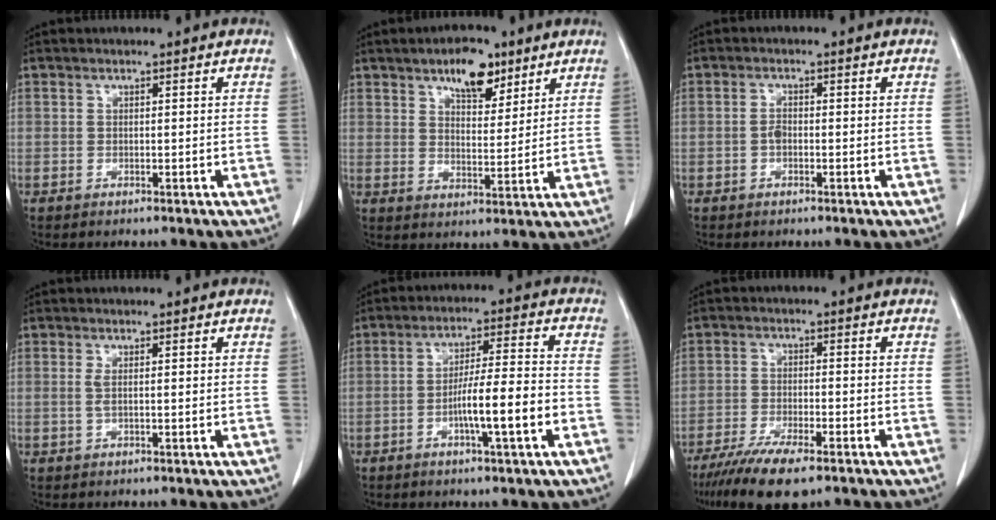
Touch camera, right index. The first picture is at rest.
{"total": 7.8, "force": [5.1, 3.3, 4.9], "torque": [-0.075, 0.005, 0.084]}
{"total": 1.4, "force": [-0.4, 0.7, 1.2], "torque": [-0.022, 0.004, -0.008]}
{"total": 1.7, "force": [0.2, 0.4, 1.6], "torque": [-0.035, 0.005, 0.005]}
{"total": 9.3, "force": [-3.1, 0.2, 8.7], "torque": [-0.146, 0.007, -0.053]}
{"total": 9.3, "force": [-6.7, 1.9, 6.2], "torque": [-0.105, -0.019, -0.108]}